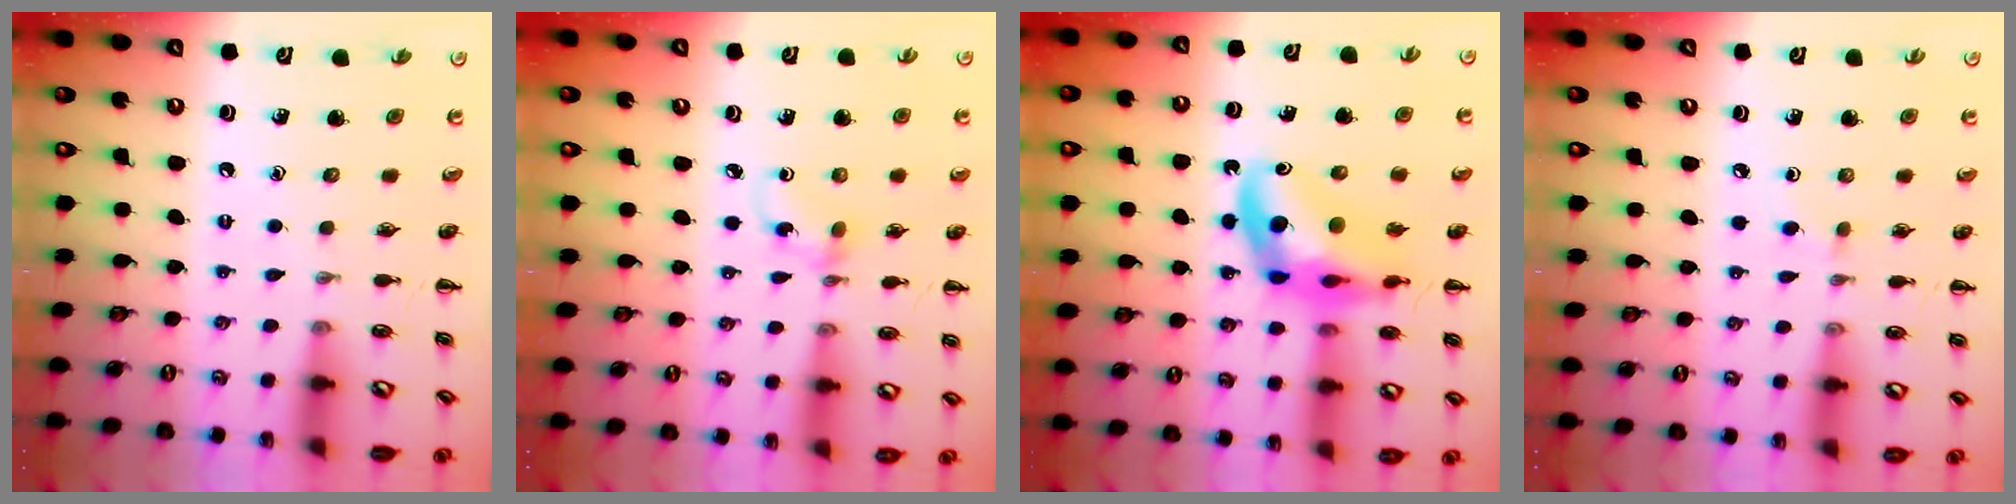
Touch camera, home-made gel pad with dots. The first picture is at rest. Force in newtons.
{"total": 2.9, "press": 2.7, "slide": 0.9}
{"total": 13.4, "press": 12.9, "slide": 3.6}
{"total": 2.0, "press": 1.8, "slide": 0.9}